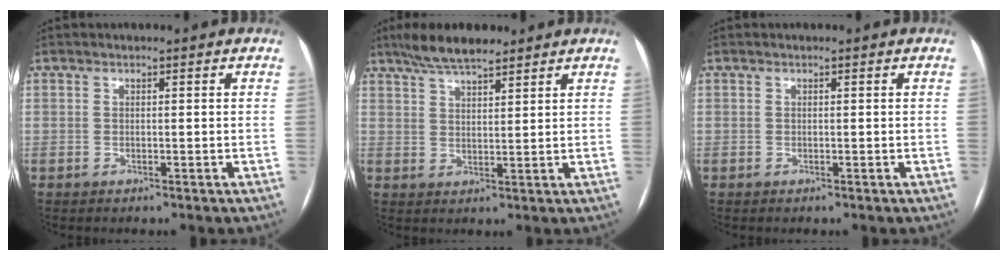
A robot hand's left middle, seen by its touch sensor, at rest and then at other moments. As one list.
[{"total": 7.2, "force": [5.8, 1.6, 3.9], "torque": [-0.074, 0.016, 0.103]}, {"total": 0.0}]